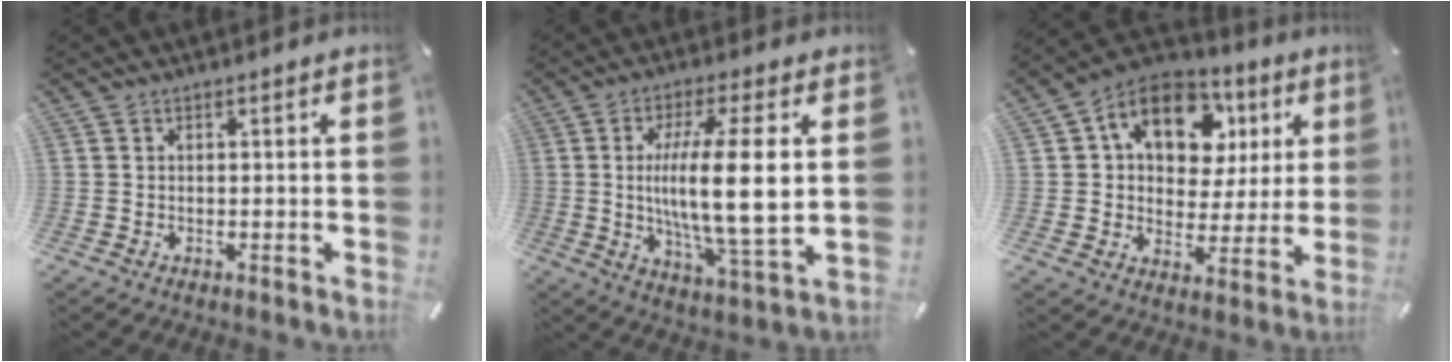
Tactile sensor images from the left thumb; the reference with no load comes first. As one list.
[{"total": 15.1, "force": [1.6, 2.5, 14.9], "torque": [-0.280, -0.015, 0.015]}, {"total": 15.2, "force": [6.3, 10.9, 8.6], "torque": [-0.143, -0.013, 0.115]}]